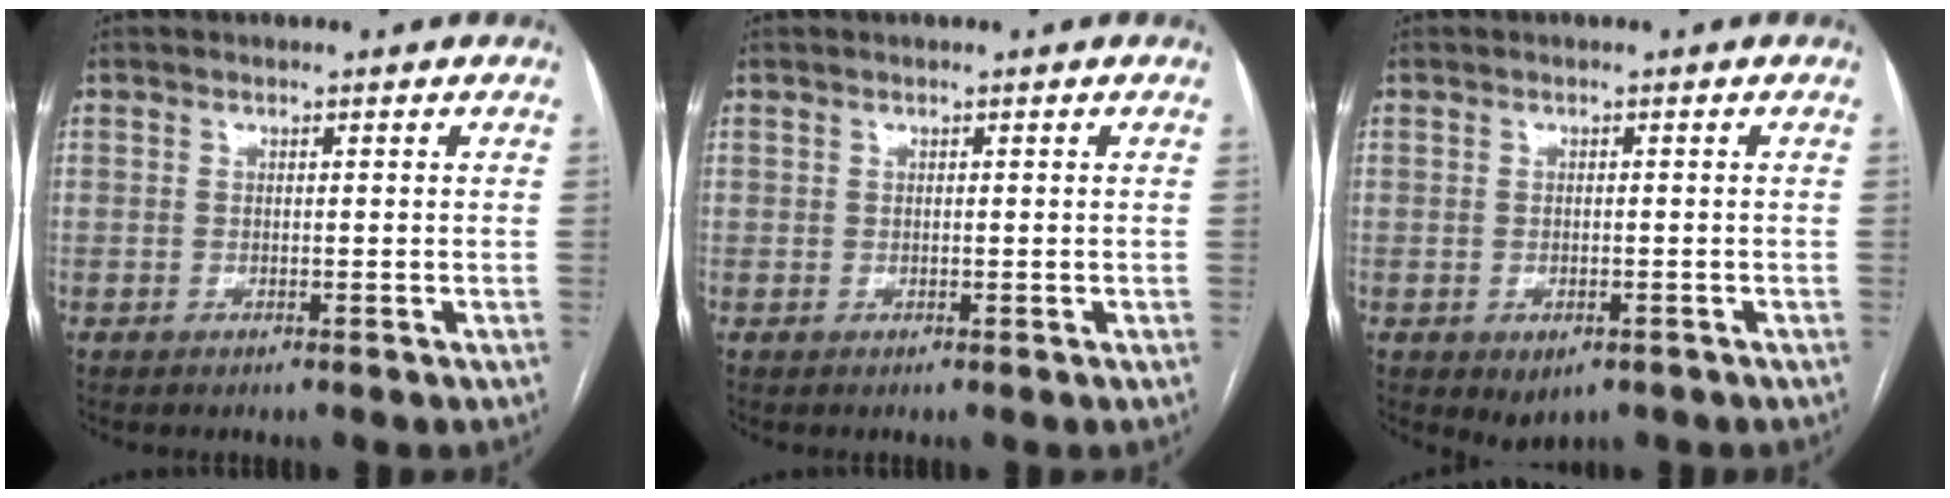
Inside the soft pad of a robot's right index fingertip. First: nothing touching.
{"total": 0.0}
{"total": 3.4, "force": [-1.9, 2.2, 1.7], "torque": [-0.020, -0.003, -0.016]}